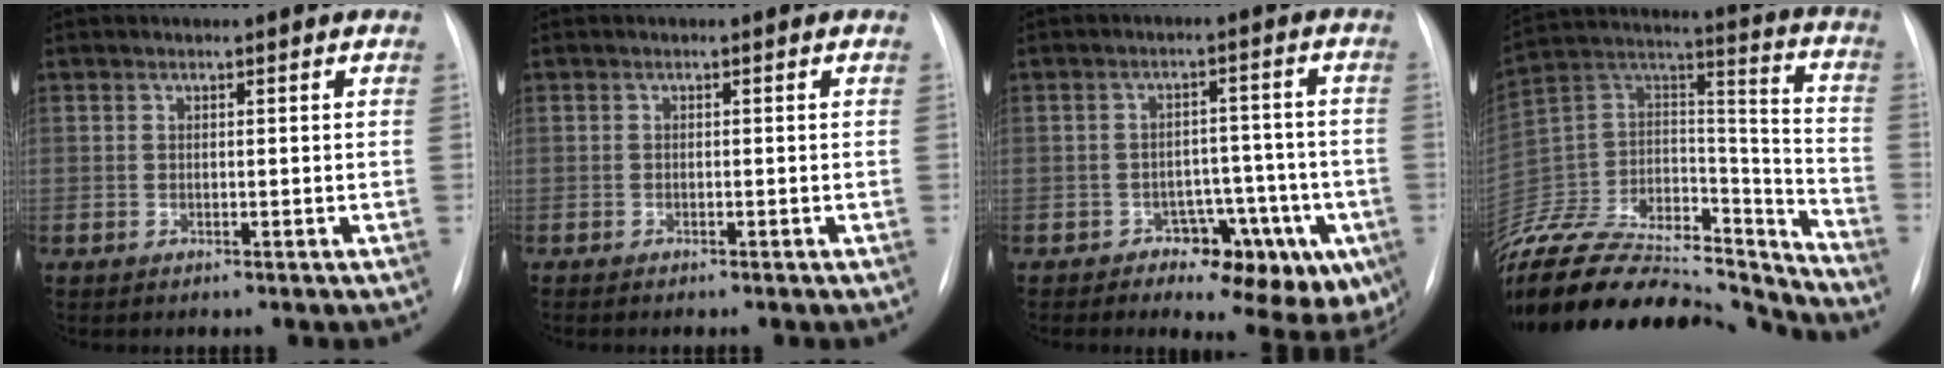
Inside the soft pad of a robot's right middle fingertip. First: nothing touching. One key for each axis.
{"total": 1.2, "fx": -1.0, "fy": 0.2, "fz": 0.6, "tx": -0.012, "ty": -0.003, "tz": -0.010}
{"total": 10.9, "fx": -5.4, "fy": 6.1, "fz": 7.2, "tx": -0.058, "ty": 0.020, "tz": -0.067}
{"total": 33.8, "fx": -30.4, "fy": 8.7, "fz": 12.1, "tx": -0.244, "ty": -0.010, "tz": -0.478}